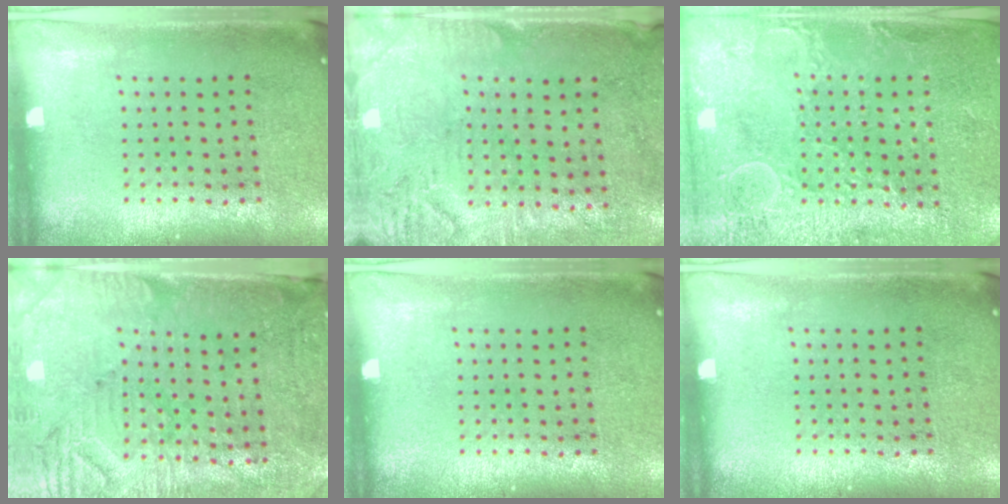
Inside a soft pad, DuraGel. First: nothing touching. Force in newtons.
{"total": 3.2, "press": 2.6, "slide": 1.8}
{"total": 2.9, "press": 2.8, "slide": 0.4}
{"total": 3.2, "press": 2.9, "slide": 1.4}
{"total": 0.0}
{"total": 0.0}